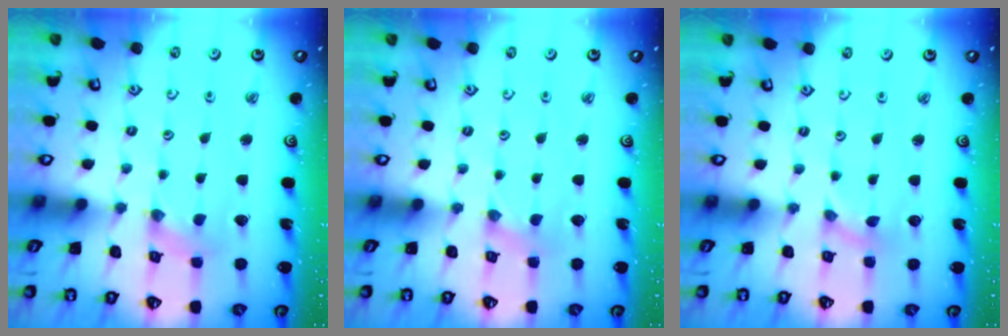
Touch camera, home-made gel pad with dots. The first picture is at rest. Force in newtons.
{"total": 0.0}
{"total": 0.0}